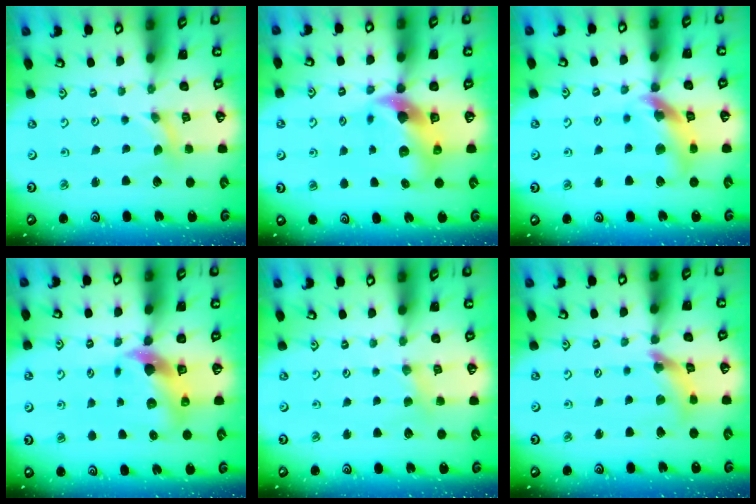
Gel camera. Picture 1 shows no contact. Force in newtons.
{"total": 9.9, "press": 9.8, "slide": 1.5}
{"total": 13.8, "press": 13.7, "slide": 1.6}
{"total": 8.3, "press": 8.2, "slide": 1.3}
{"total": 2.8, "press": 2.8, "slide": 0.4}
{"total": 8.7, "press": 8.6, "slide": 1.0}